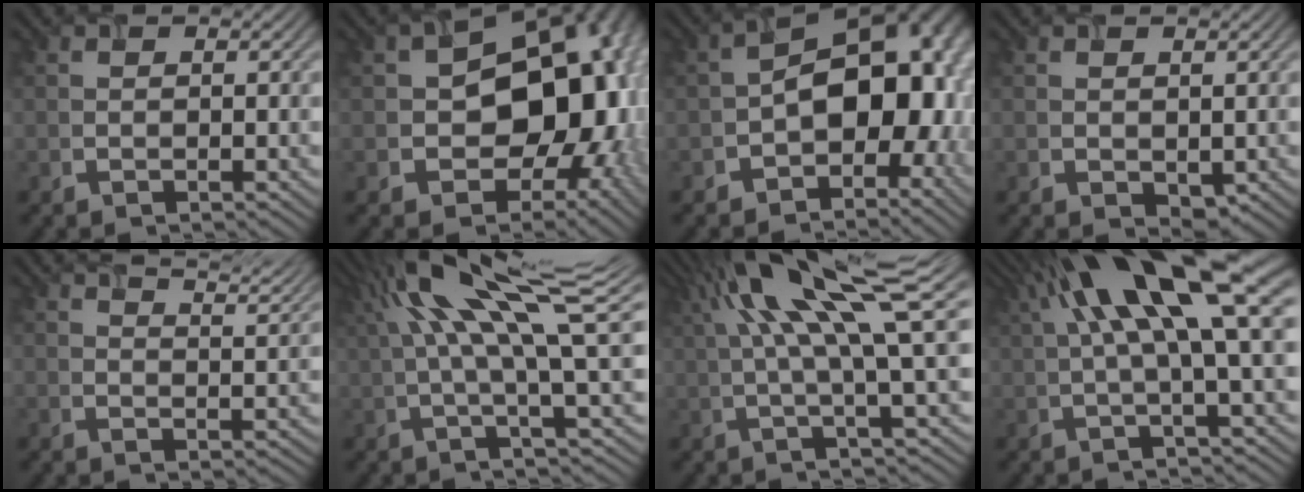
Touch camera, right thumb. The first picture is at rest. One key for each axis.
{"total": 17.4, "fx": -1.3, "fy": 12.1, "fz": 12.4, "tx": -0.149, "ty": -0.026, "tz": -0.016}
{"total": 13.6, "fx": -1.9, "fy": 8.5, "fz": 10.4, "tx": -0.130, "ty": 0.012, "tz": -0.040}
{"total": 1.4, "fx": 0.1, "fy": 1.0, "fz": 1.0, "tx": -0.019, "ty": -0.009, "tz": 0.009}
{"total": 7.9, "fx": 6.3, "fy": 1.8, "fz": 4.4, "tx": -0.063, "ty": 0.008, "tz": 0.080}
{"total": 15.8, "fx": 4.9, "fy": 3.7, "fz": 14.6, "tx": -0.270, "ty": 0.024, "tz": 0.098}
{"total": 14.3, "fx": 4.4, "fy": 3.1, "fz": 13.2, "tx": -0.233, "ty": 0.021, "tz": 0.080}
{"total": 16.4, "fx": 5.2, "fy": 3.7, "fz": 15.1, "tx": -0.265, "ty": 0.026, "tz": 0.096}